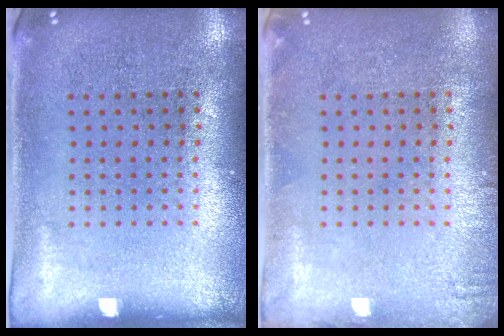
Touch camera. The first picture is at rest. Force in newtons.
{"total": 0.8, "press": 0.8, "slide": 0.1}